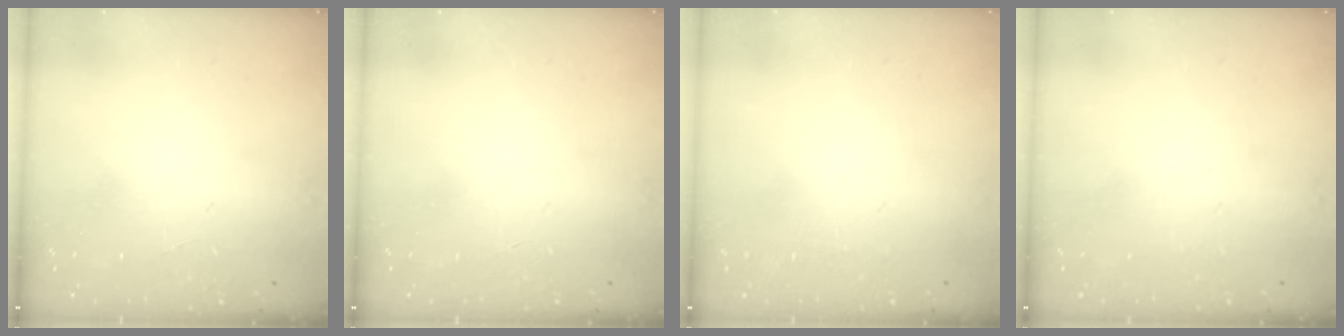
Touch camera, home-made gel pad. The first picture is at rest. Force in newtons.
{"total": 0.0}
{"total": 0.0}
{"total": 0.0}